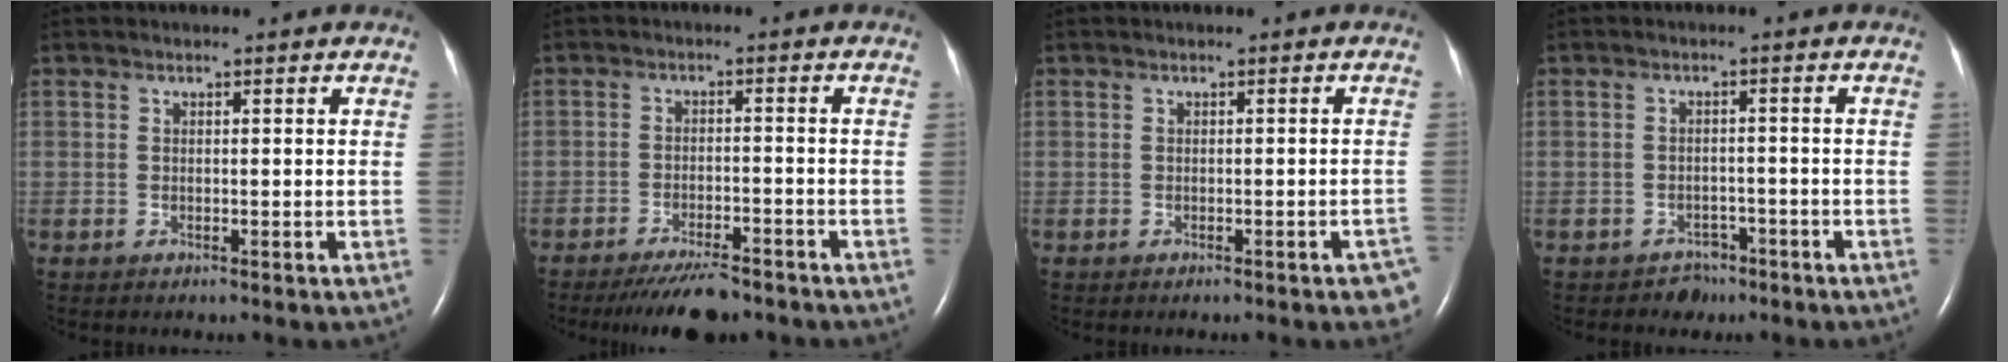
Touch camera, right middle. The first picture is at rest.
{"total": 7.3, "force": [-6.3, 1.4, 3.5], "torque": [-0.058, -0.015, -0.102]}
{"total": 3.3, "force": [-2.6, 0.7, 2.0], "torque": [0.001, 0.000, -0.030]}
{"total": 2.8, "force": [-2.0, 2.0, -0.1], "torque": [-0.005, 0.010, -0.027]}